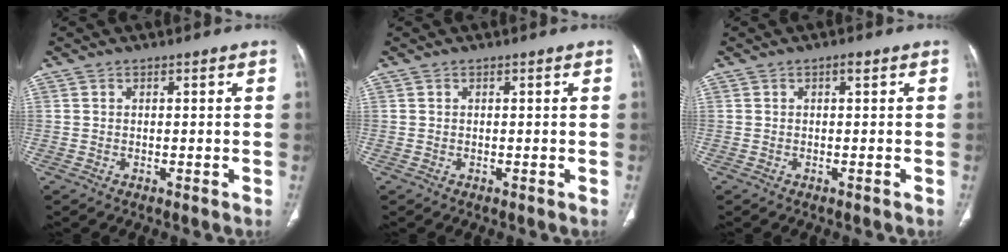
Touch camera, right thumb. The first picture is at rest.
{"total": 0.0}
{"total": 1.0, "force": [0.1, 0.0, 1.0], "torque": [-0.019, 0.001, 0.001]}